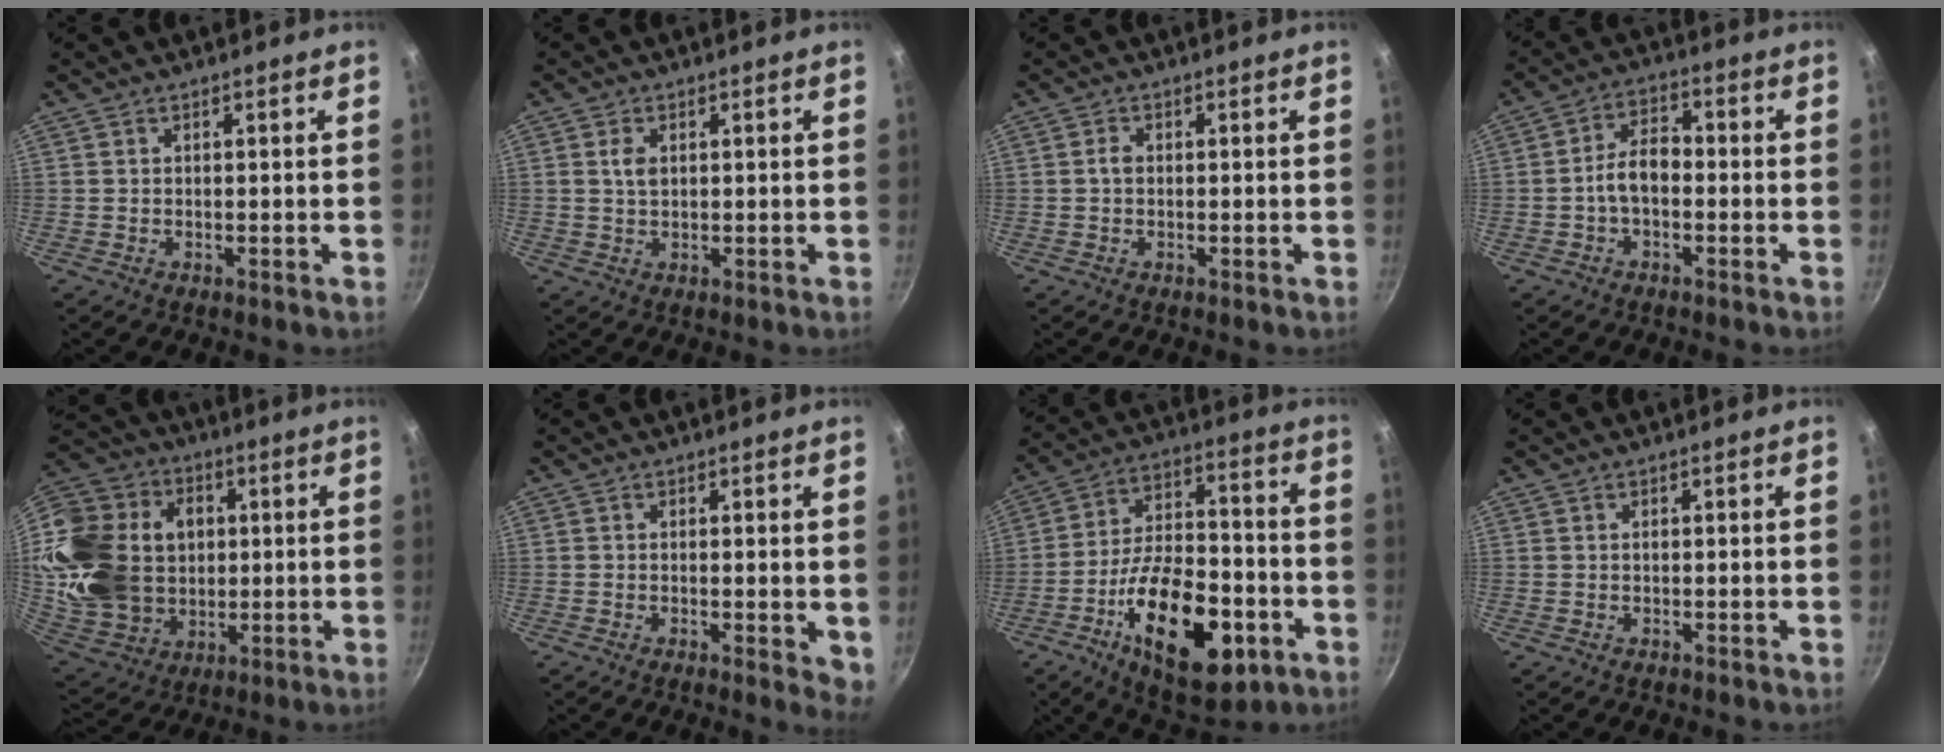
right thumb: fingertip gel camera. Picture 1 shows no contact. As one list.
[{"total": 2.6, "force": [0.6, 1.7, 1.8], "torque": [-0.030, 0.000, 0.012]}, {"total": 1.4, "force": [-0.1, 1.0, 1.0], "torque": [-0.017, 0.007, -0.002]}, {"total": 6.2, "force": [-1.4, 3.7, 4.8], "torque": [-0.072, 0.032, -0.033]}, {"total": 26.6, "force": [2.5, 20.8, 16.4], "torque": [-0.307, 0.015, 0.060]}, {"total": 3.7, "force": [0.0, 1.2, 3.4], "torque": [-0.042, -0.011, -0.001]}, {"total": 23.1, "force": [-8.7, 11.3, 18.2], "torque": [-0.266, 0.039, -0.131]}, {"total": 0.0}]